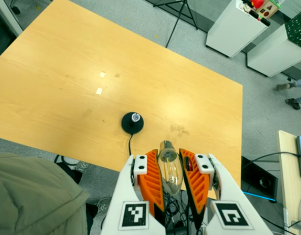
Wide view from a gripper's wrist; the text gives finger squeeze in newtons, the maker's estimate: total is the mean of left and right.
{"total": 20.6, "left": 22.1, "right": 19.0}